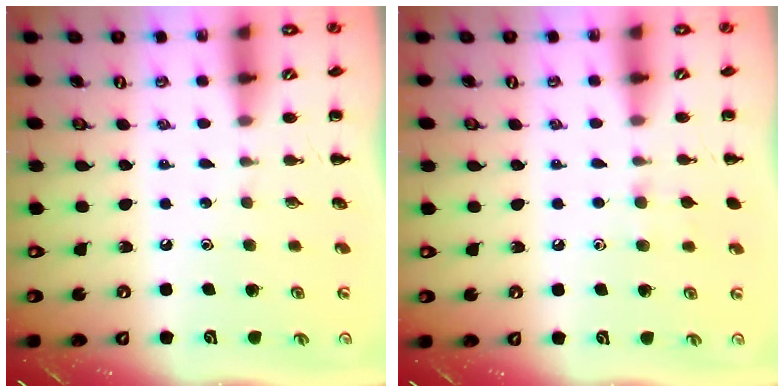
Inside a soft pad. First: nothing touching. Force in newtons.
{"total": 5.8, "press": 5.4, "slide": 2.2}